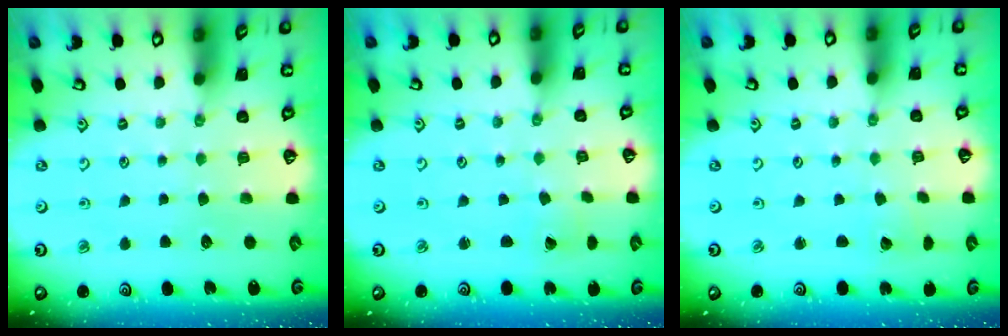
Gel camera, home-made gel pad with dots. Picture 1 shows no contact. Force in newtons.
{"total": 0.0}
{"total": 1.3, "press": 1.3, "slide": 0.0}